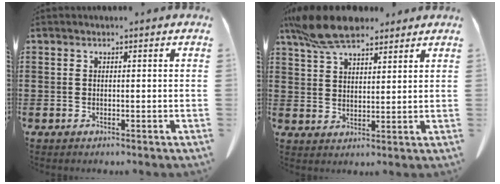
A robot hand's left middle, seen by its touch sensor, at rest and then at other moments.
{"total": 8.9, "force": [7.1, 3.0, 4.4], "torque": [-0.106, -0.006, 0.134]}